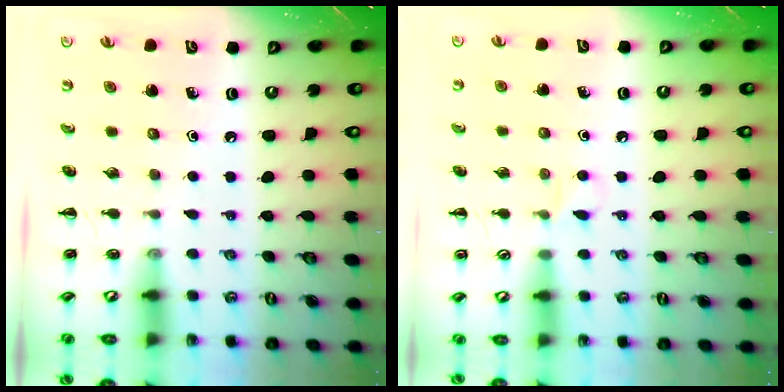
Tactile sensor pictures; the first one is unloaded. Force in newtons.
{"total": 3.9, "press": 3.6, "slide": 1.4}